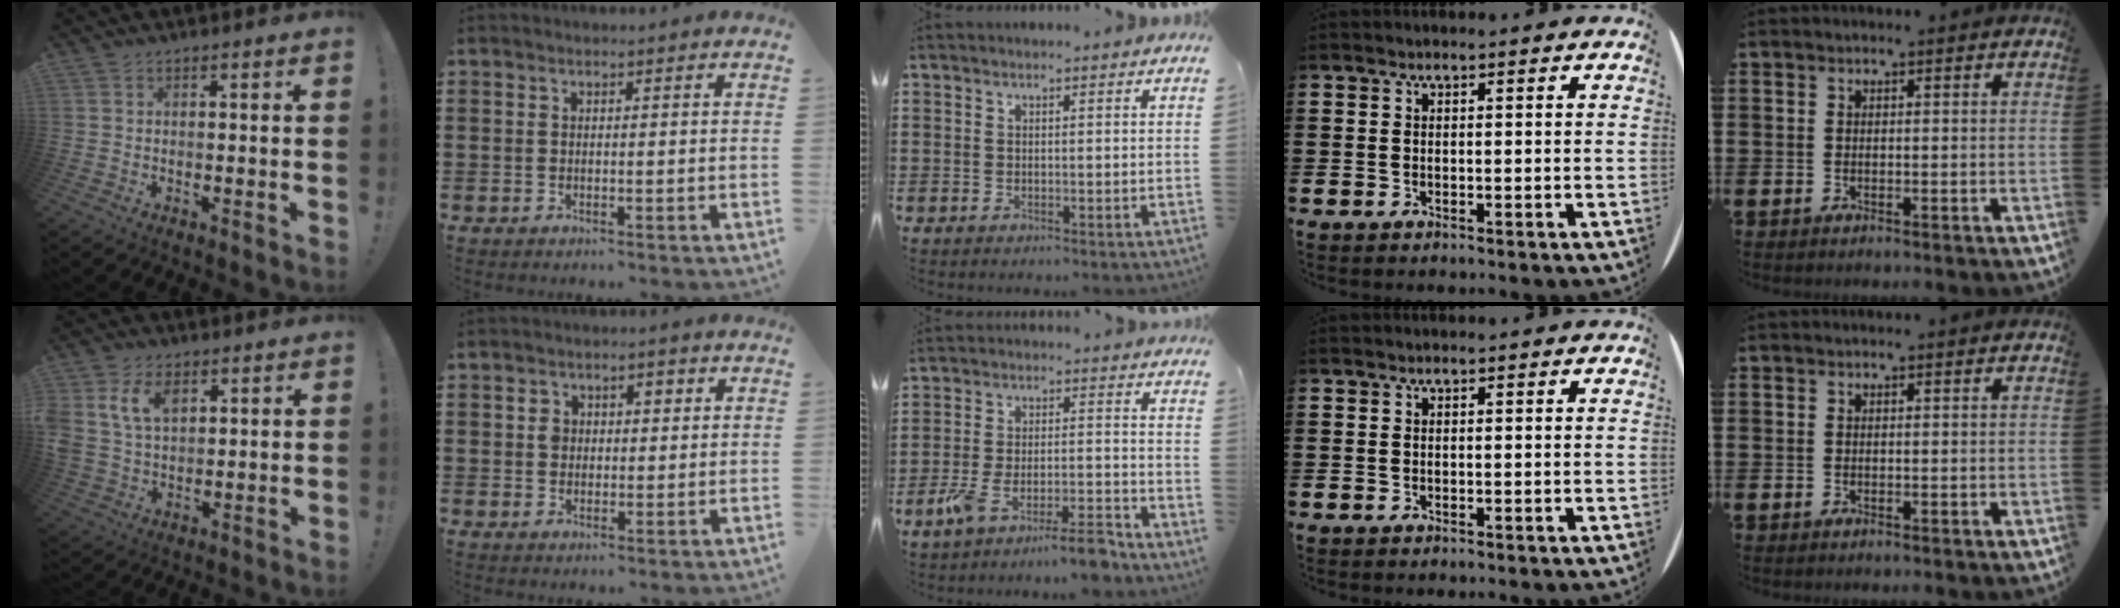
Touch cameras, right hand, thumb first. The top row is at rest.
{"thumb": {"total": 9.4, "force": [4.2, 6.1, 5.8], "torque": [-0.122, -0.005, 0.079]}, "index": {"total": 2.7, "force": [0.3, 2.2, 1.4], "torque": [-0.038, 0.011, 0.002]}, "middle": {"total": 7.7, "force": [-6.4, 0.1, 4.2], "torque": [-0.079, -0.006, -0.120]}}